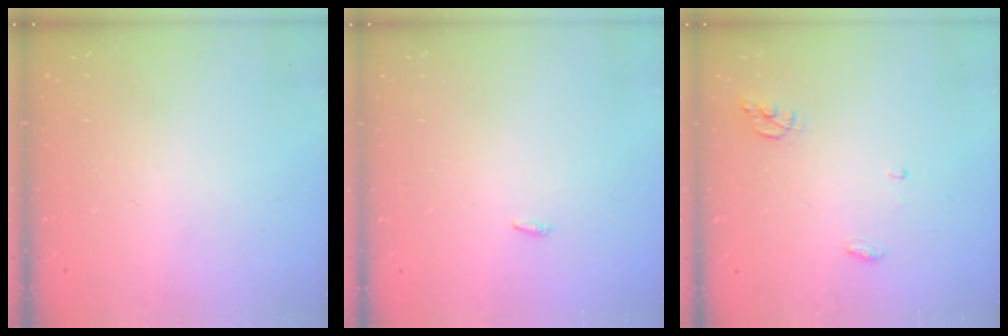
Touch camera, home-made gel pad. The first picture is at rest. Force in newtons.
{"total": 2.1, "press": 1.9, "slide": 0.7}
{"total": 5.2, "press": 5.2, "slide": 0.2}